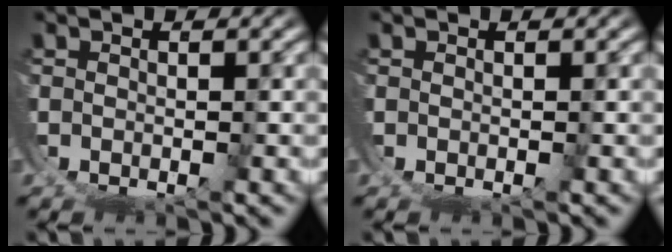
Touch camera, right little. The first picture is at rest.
{"total": 0.0}